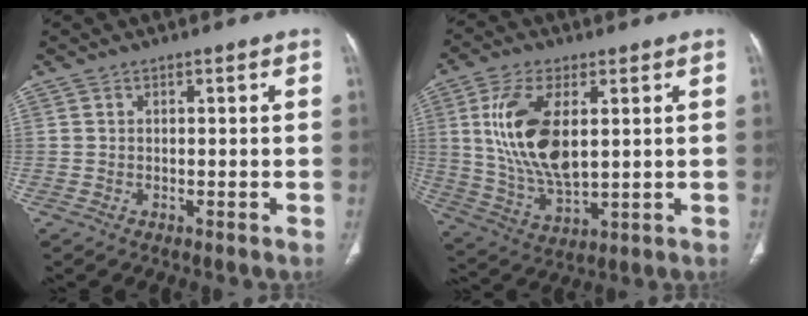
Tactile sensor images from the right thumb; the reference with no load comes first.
{"total": 15.6, "force": [3.3, 7.6, 13.3], "torque": [-0.263, -0.017, 0.073]}